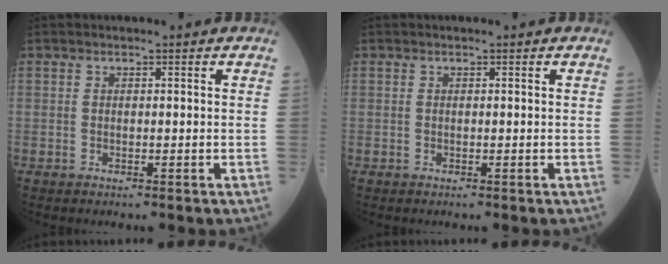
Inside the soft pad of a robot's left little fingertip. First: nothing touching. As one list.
[{"total": 0.0}]